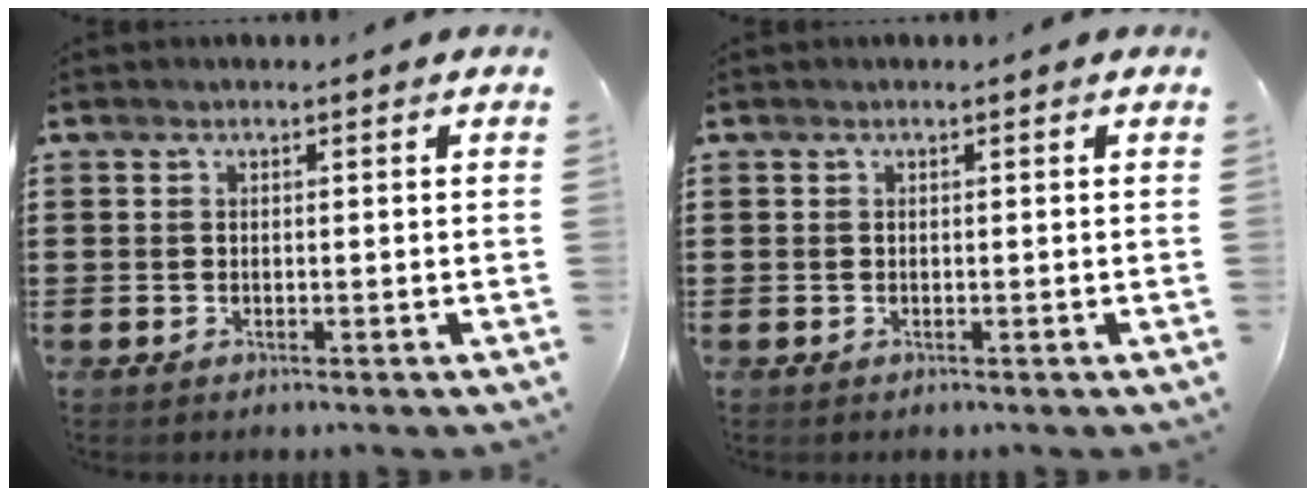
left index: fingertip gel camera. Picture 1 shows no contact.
{"total": 0.0}